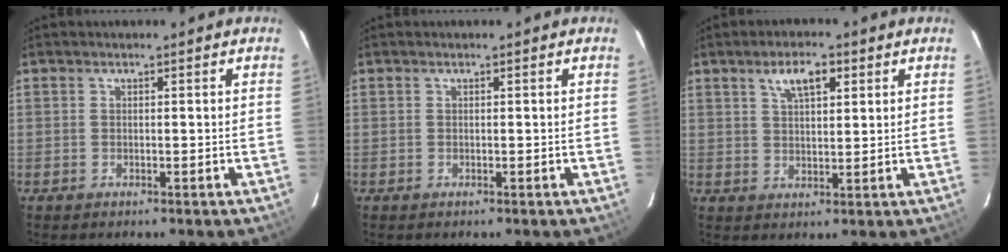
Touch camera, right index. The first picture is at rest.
{"total": 0.0}
{"total": 5.7, "force": [2.9, 2.3, 4.3], "torque": [-0.074, 0.012, 0.053]}